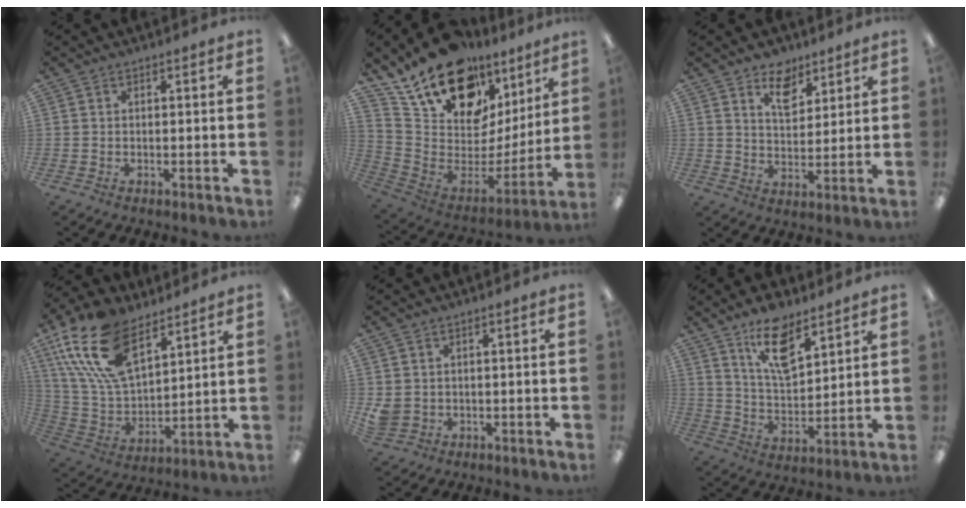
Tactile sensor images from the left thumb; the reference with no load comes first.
{"total": 20.9, "force": [15.2, 10.6, 9.7], "torque": [-0.172, -0.109, 0.280]}
{"total": 8.0, "force": [5.7, 4.4, 3.6], "torque": [-0.041, -0.030, 0.099]}
{"total": 20.8, "force": [11.5, 11.2, 13.2], "torque": [-0.303, -0.046, 0.207]}
{"total": 2.9, "force": [0.4, 2.7, 0.9], "torque": [-0.020, 0.000, 0.011]}
{"total": 12.5, "force": [8.5, 5.2, 7.6], "torque": [-0.127, -0.043, 0.151]}